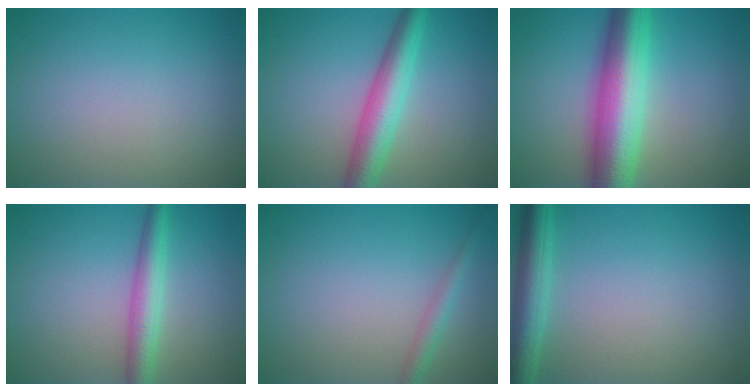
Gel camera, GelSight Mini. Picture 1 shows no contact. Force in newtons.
{"total": 5.0, "press": 5.0, "slide": 0.2}
{"total": 9.8, "press": 9.8, "slide": 0.2}
{"total": 3.6, "press": 3.6, "slide": 0.2}
{"total": 1.7, "press": 1.7, "slide": 0.1}
{"total": 4.0, "press": 4.0, "slide": 0.2}